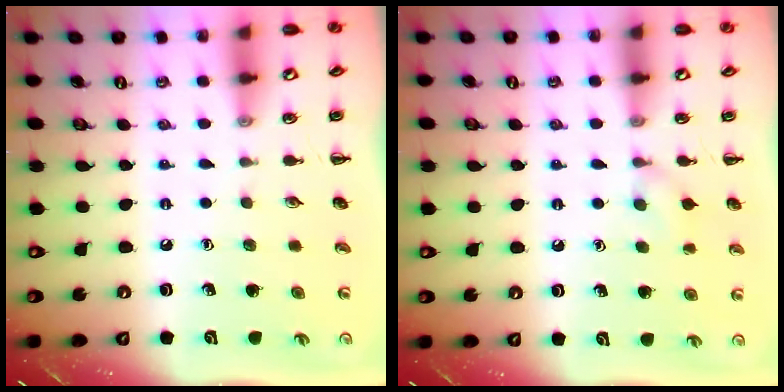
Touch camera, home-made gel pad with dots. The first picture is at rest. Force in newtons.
{"total": 6.9, "press": 6.4, "slide": 2.4}